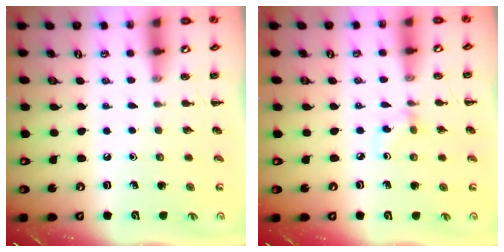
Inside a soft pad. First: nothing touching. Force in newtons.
{"total": 3.2, "press": 3.0, "slide": 1.2}